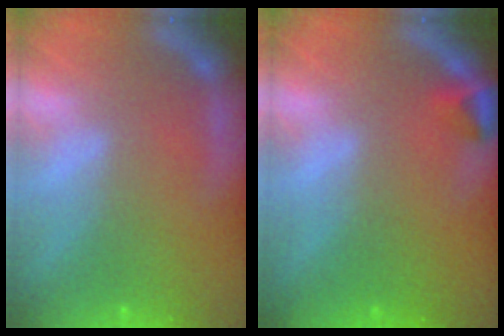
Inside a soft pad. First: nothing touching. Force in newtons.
{"total": 1.5}